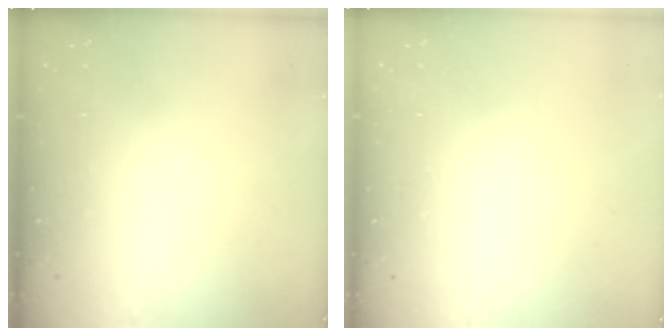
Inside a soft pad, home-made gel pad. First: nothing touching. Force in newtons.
{"total": 2.6, "press": 2.6, "slide": 0.2}